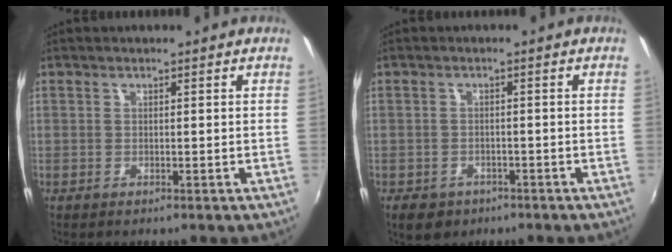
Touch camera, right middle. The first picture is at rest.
{"total": 4.9, "force": [-2.9, 3.4, 1.8], "torque": [-0.047, -0.009, -0.041]}